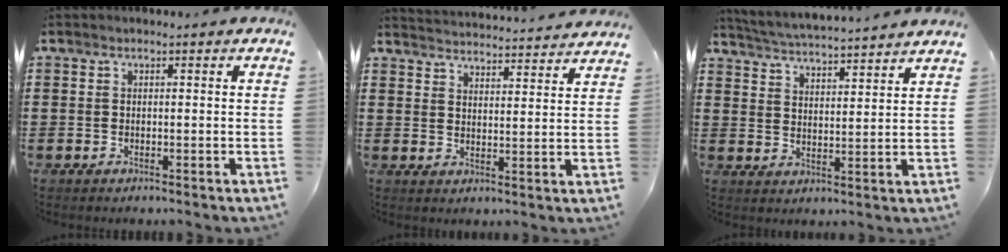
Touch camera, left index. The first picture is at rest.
{"total": 3.8, "force": [3.7, -0.6, -0.2], "torque": [-0.012, -0.031, 0.063]}
{"total": 4.1, "force": [4.0, -1.1, 0.3], "torque": [-0.023, -0.028, 0.067]}